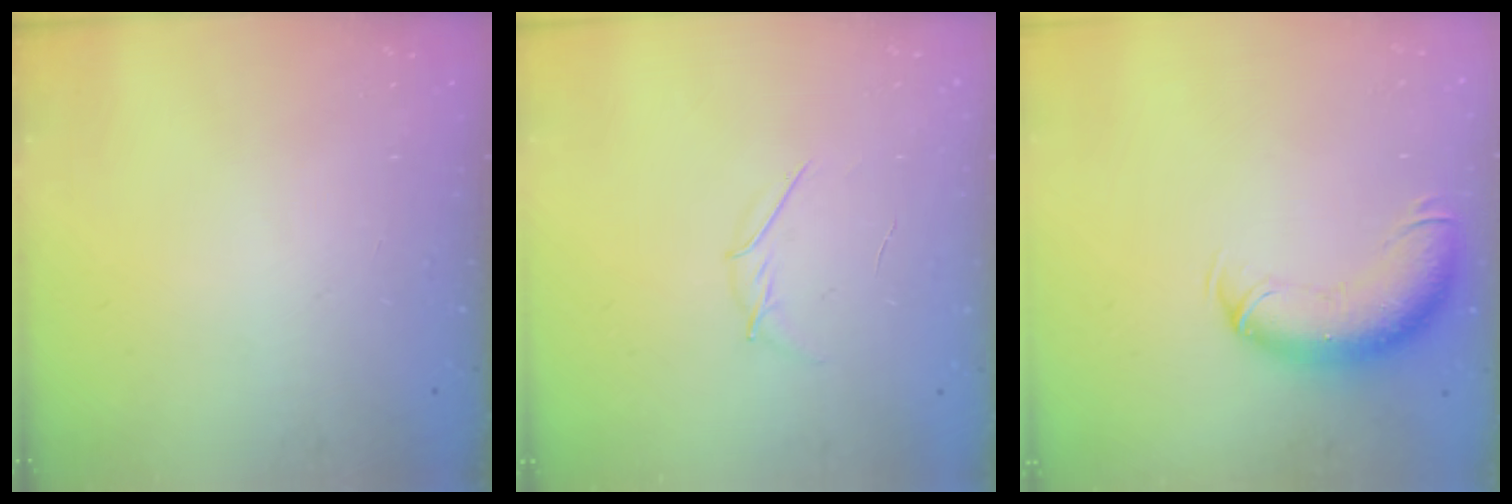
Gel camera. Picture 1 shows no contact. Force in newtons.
{"total": 3.8, "press": 3.6, "slide": 1.1}
{"total": 12.5, "press": 12.2, "slide": 3.0}